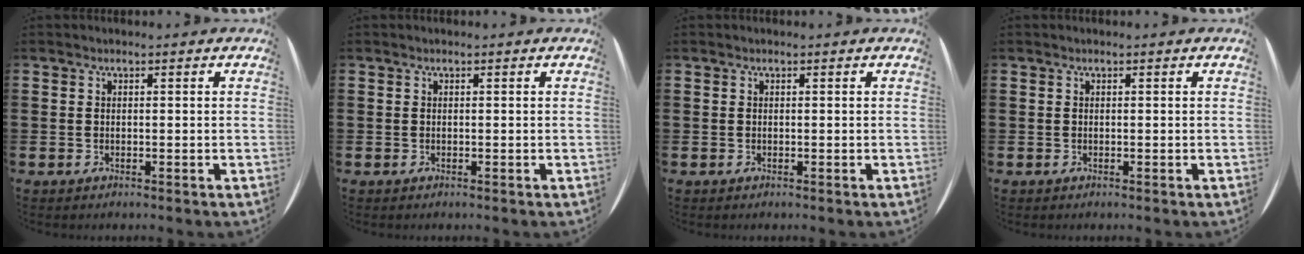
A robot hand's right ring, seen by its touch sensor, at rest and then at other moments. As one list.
[{"total": 0.0}, {"total": 0.0}, {"total": 0.0}]